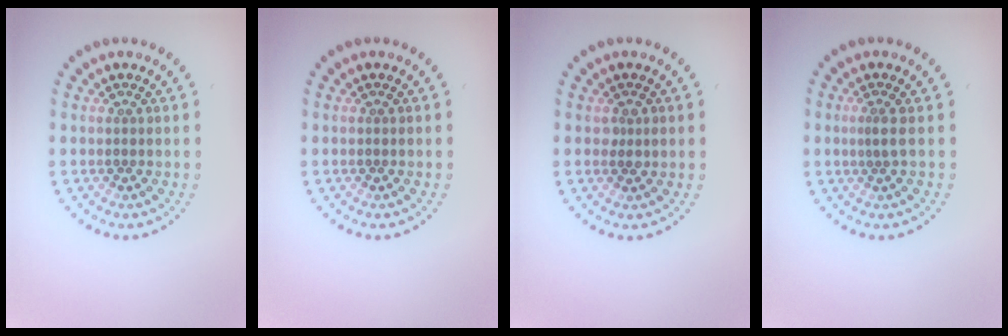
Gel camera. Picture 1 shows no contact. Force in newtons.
{"total": 0.0}
{"total": 0.8, "press": 0.7, "slide": 0.1}
{"total": 1.0, "press": 0.6, "slide": 0.8}